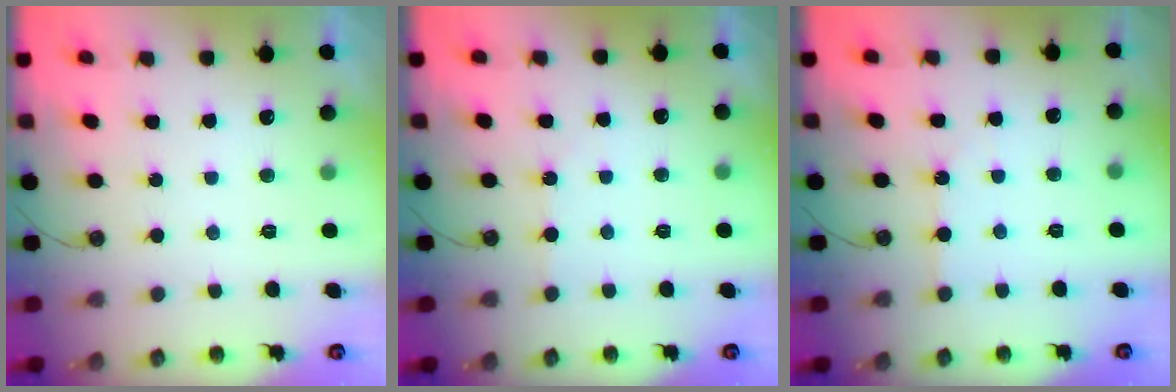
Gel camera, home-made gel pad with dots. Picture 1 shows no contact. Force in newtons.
{"total": 2.4, "press": 2.4, "slide": 0.4}
{"total": 3.2, "press": 3.1, "slide": 0.4}